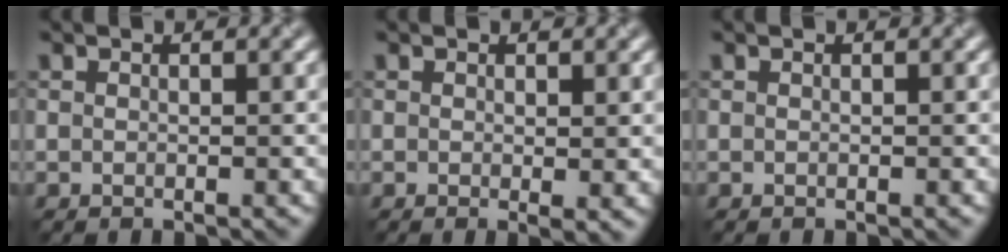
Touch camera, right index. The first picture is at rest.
{"total": 1.1, "force": [0.1, 0.2, 1.1], "torque": [-0.015, -0.007, 0.002]}
{"total": 0.0}